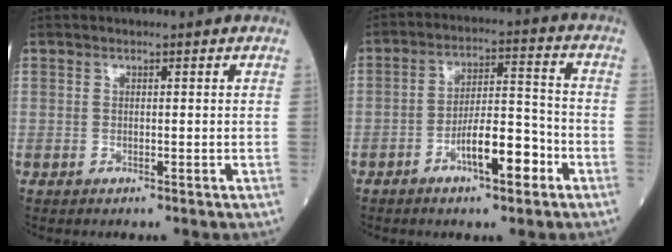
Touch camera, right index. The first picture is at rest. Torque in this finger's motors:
{"motor_torque": [0.84, 0.01, 0.63, 0.15]}